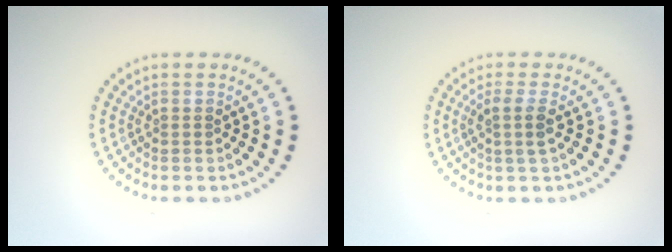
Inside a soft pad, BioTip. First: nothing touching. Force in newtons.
{"total": 1.9, "press": 1.6, "slide": 1.0}